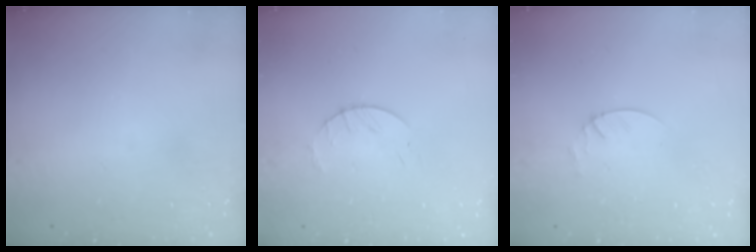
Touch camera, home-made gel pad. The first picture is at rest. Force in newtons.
{"total": 3.5, "press": 3.5, "slide": 0.4}
{"total": 2.1, "press": 2.1, "slide": 0.2}